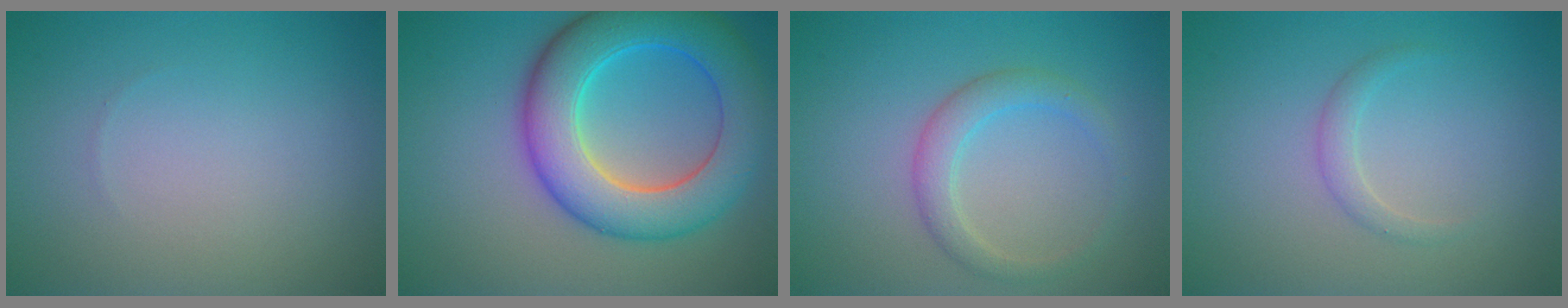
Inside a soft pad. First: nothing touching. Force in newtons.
{"total": 9.4, "press": 9.4, "slide": 0.5}
{"total": 2.7, "press": 2.6, "slide": 0.2}
{"total": 1.2, "press": 1.2, "slide": 0.0}